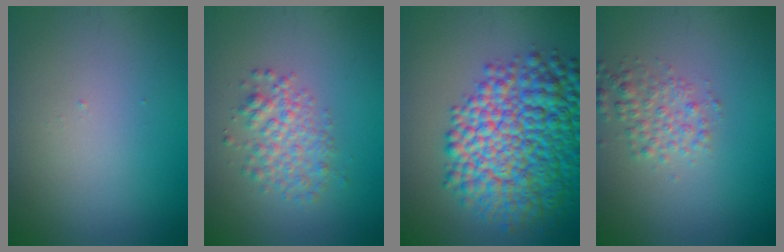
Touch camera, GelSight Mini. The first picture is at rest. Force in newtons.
{"total": 3.1, "press": 3.1, "slide": 0.1}
{"total": 12.1, "press": 12.1, "slide": 0.0}
{"total": 2.4, "press": 2.4, "slide": 0.1}